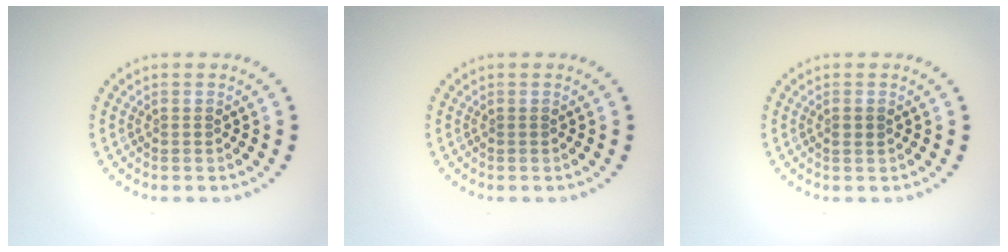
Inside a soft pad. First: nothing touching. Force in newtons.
{"total": 0.0}
{"total": 0.8, "press": 0.7, "slide": 0.4}